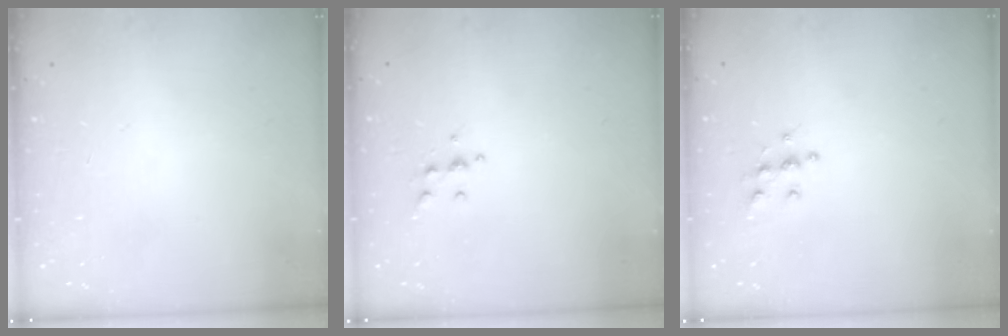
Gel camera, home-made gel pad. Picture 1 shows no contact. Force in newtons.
{"total": 5.0, "press": 4.8, "slide": 1.0}
{"total": 5.3, "press": 5.2, "slide": 0.2}